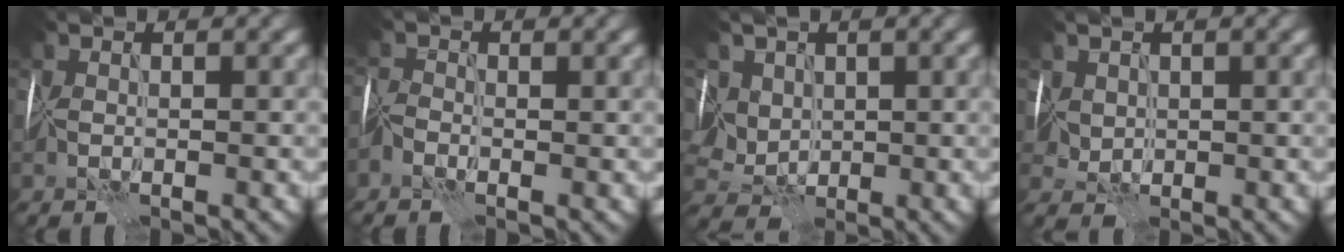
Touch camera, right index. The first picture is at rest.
{"total": 1.6, "force": [-0.8, 1.0, 1.0], "torque": [-0.025, 0.002, -0.028]}
{"total": 5.5, "force": [1.8, 4.4, 2.6], "torque": [-0.068, 0.019, 0.035]}
{"total": 2.2, "force": [1.0, 1.9, 0.5], "torque": [-0.020, -0.001, 0.022]}